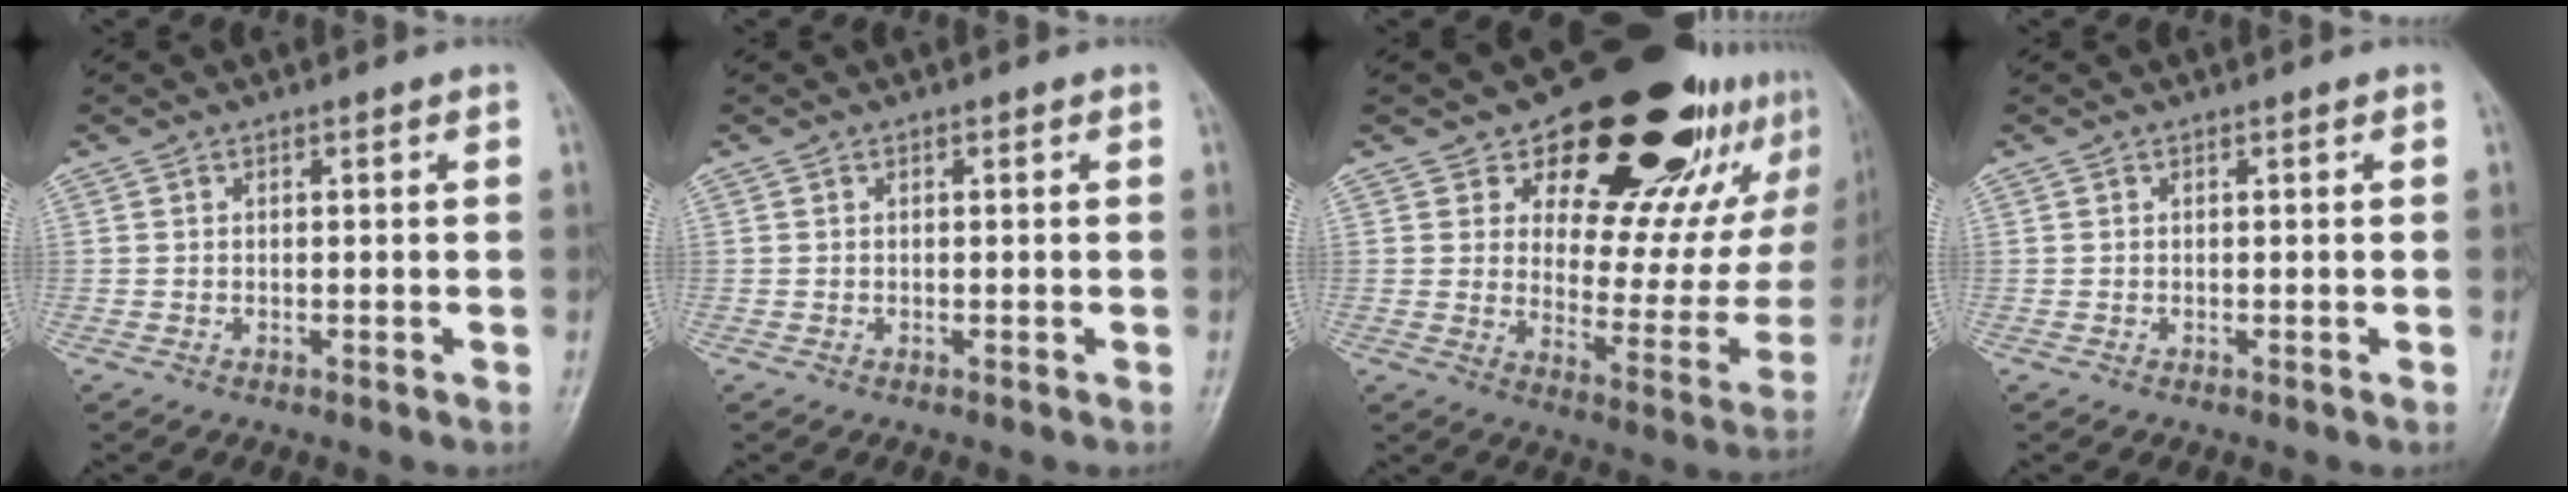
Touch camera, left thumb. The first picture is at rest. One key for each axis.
{"total": 0.0}
{"total": 26.8, "fx": 17.2, "fy": 12.7, "fz": 16.2, "tx": -0.177, "ty": -0.083, "tz": 0.242}
{"total": 0.0}